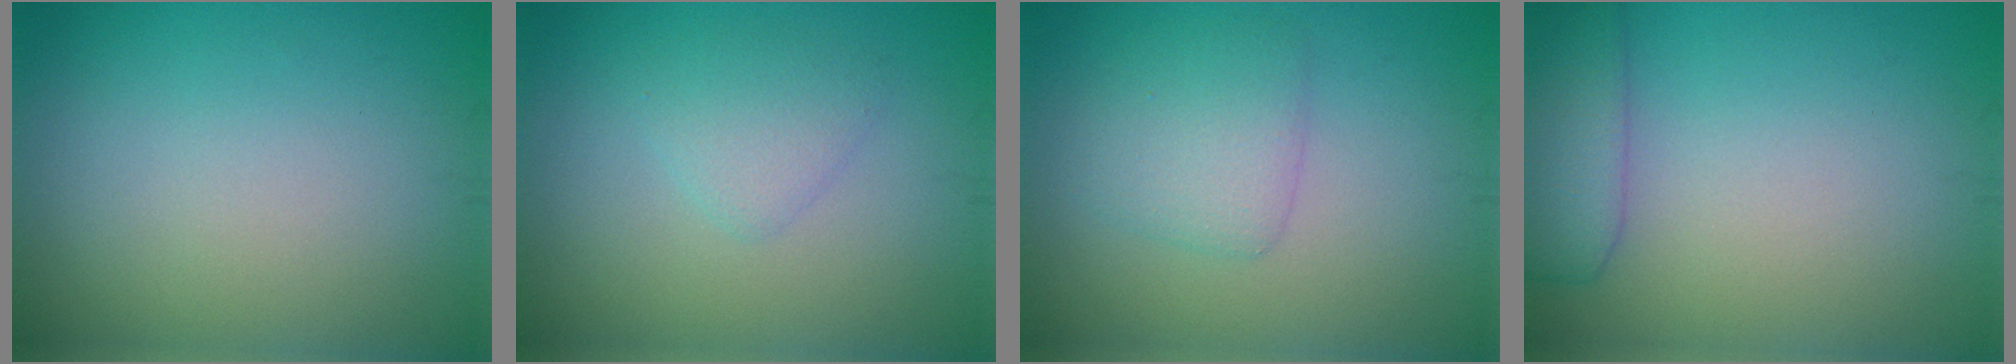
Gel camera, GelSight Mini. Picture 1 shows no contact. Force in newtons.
{"total": 1.9, "press": 1.8, "slide": 0.1}
{"total": 2.7, "press": 2.7, "slide": 0.1}
{"total": 4.2, "press": 4.2, "slide": 0.3}